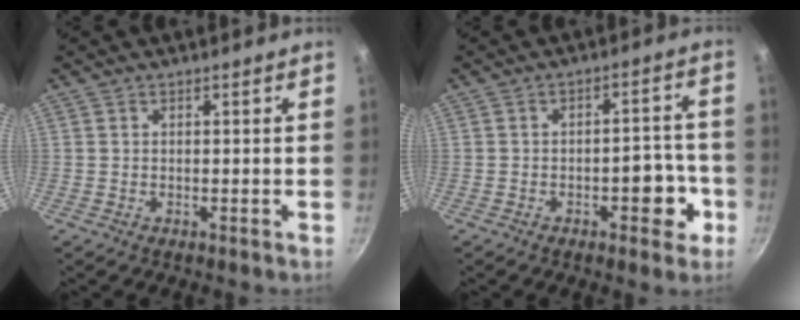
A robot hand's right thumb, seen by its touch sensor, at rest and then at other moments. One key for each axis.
{"total": 7.6, "fx": -3.0, "fy": 3.7, "fz": 5.9, "tx": -0.043, "ty": 0.029, "tz": -0.036}